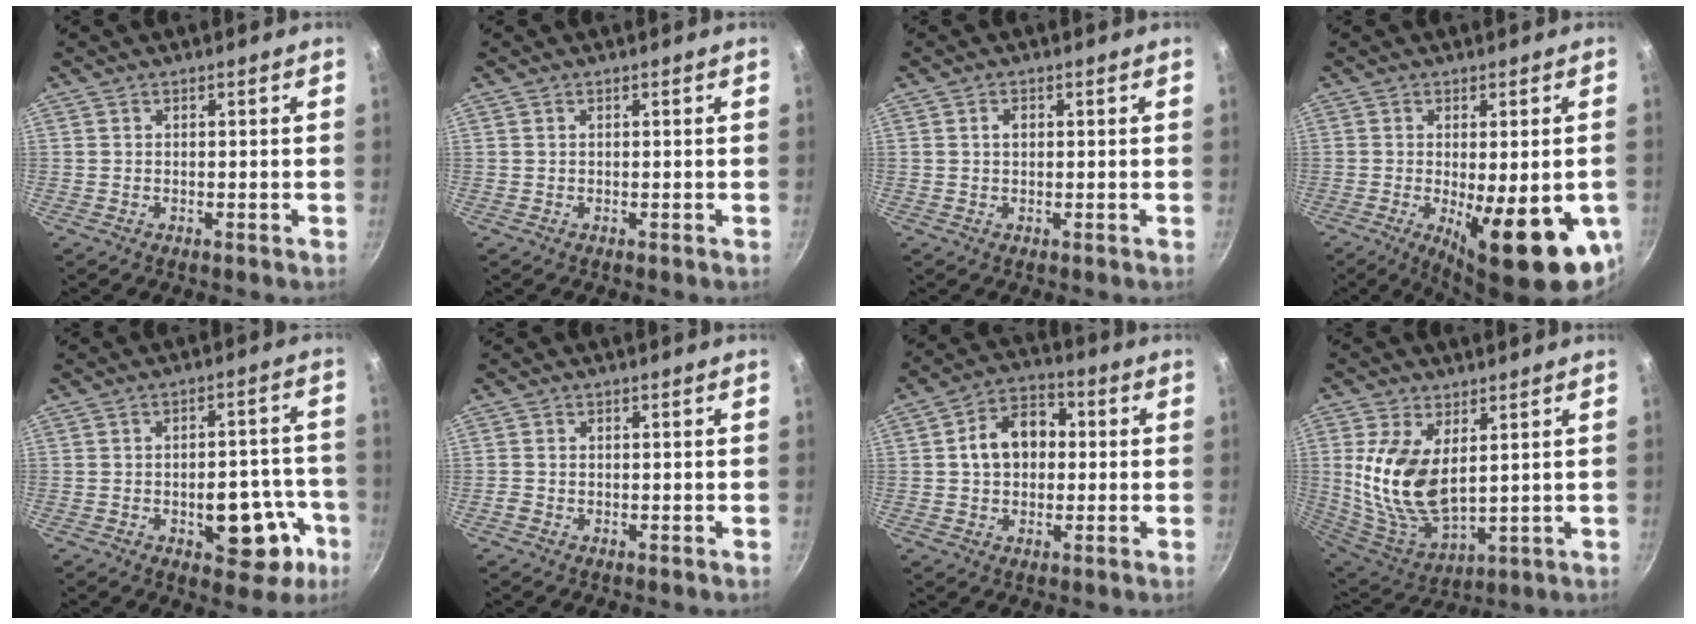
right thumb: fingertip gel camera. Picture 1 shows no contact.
{"total": 0.0}
{"total": 1.7, "force": [0.4, 1.2, 1.2], "torque": [-0.015, 0.006, 0.005]}
{"total": 18.1, "force": [-5.0, 5.6, 16.5], "torque": [-0.204, -0.018, -0.054]}
{"total": 12.9, "force": [-4.9, 6.9, 9.7], "torque": [-0.070, 0.038, -0.059]}
{"total": 1.0, "force": [-0.4, 0.9, 0.4], "torque": [-0.007, 0.002, -0.008]}
{"total": 10.5, "force": [0.9, 7.8, 7.0], "torque": [-0.081, 0.027, 0.000]}
{"total": 14.7, "force": [3.2, 8.0, 11.9], "torque": [-0.236, -0.034, 0.076]}